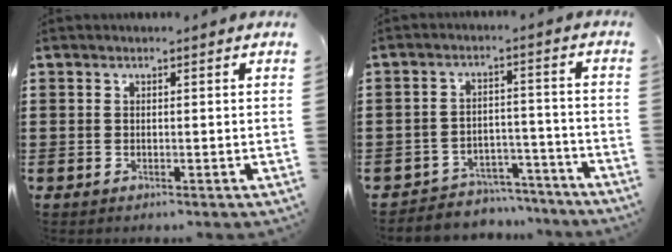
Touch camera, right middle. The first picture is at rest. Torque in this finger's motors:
{"motor_torque": [-0.31, 0.12, -0.01, 0.01]}